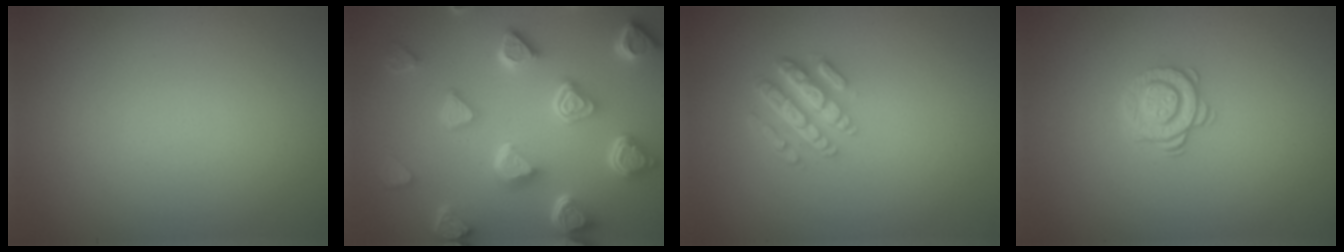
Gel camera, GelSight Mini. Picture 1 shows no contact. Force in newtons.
{"total": 7.6, "press": 5.9, "slide": 4.9}
{"total": 4.2, "press": 3.1, "slide": 2.9}
{"total": 1.7, "press": 1.3, "slide": 1.1}